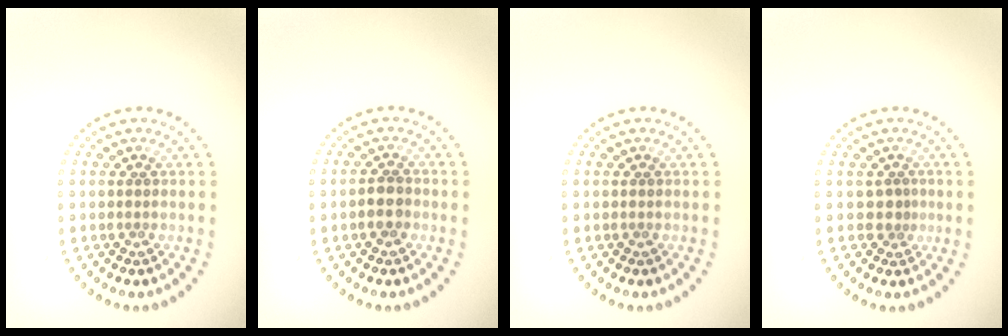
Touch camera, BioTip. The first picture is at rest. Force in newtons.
{"total": 1.8, "press": 1.7, "slide": 0.6}
{"total": 0.0}
{"total": 1.1, "press": 0.6, "slide": 0.9}